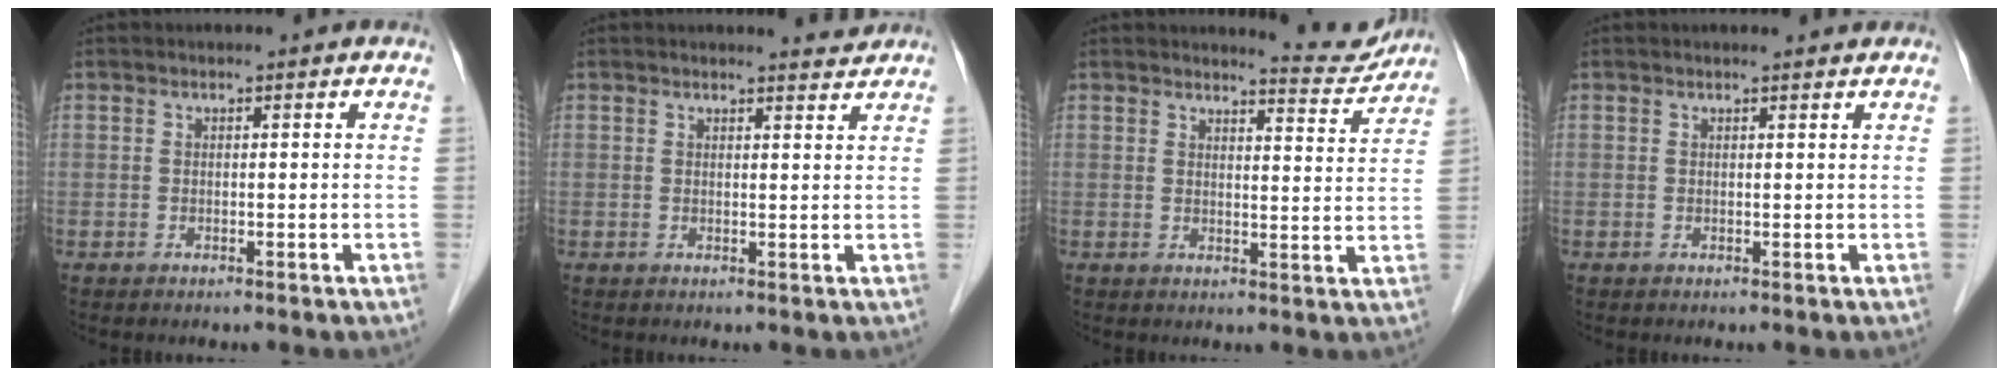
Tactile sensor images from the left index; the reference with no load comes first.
{"total": 2.1, "force": [2.0, -0.1, 0.0], "torque": [-0.005, -0.012, 0.024]}
{"total": 5.2, "force": [5.2, 0.1, 0.0], "torque": [-0.007, -0.028, 0.057]}
{"total": 2.0, "force": [1.8, 0.2, 0.6], "torque": [-0.011, 0.004, 0.022]}